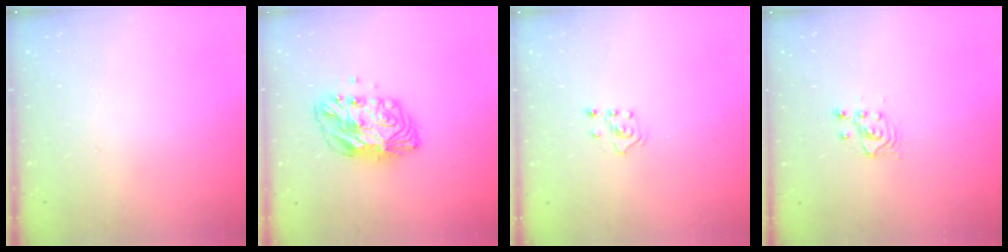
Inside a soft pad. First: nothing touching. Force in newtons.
{"total": 9.6, "press": 9.5, "slide": 1.0}
{"total": 2.4, "press": 2.2, "slide": 0.8}
{"total": 2.4, "press": 2.4, "slide": 0.2}